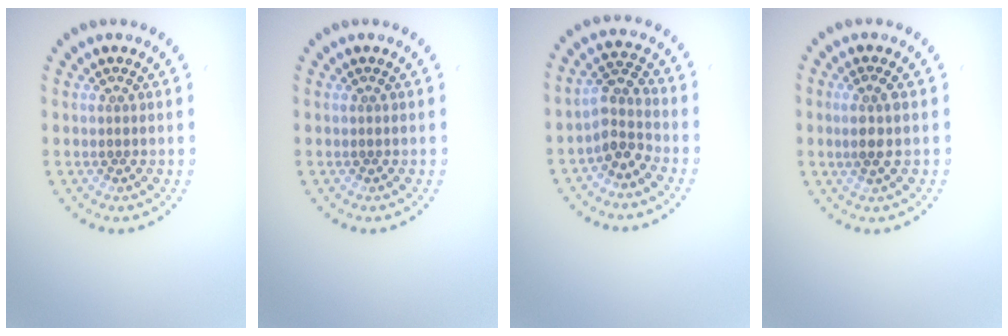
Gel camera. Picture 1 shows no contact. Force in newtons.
{"total": 0.0}
{"total": 2.7, "press": 2.1, "slide": 1.7}
{"total": 2.2, "press": 1.9, "slide": 1.2}